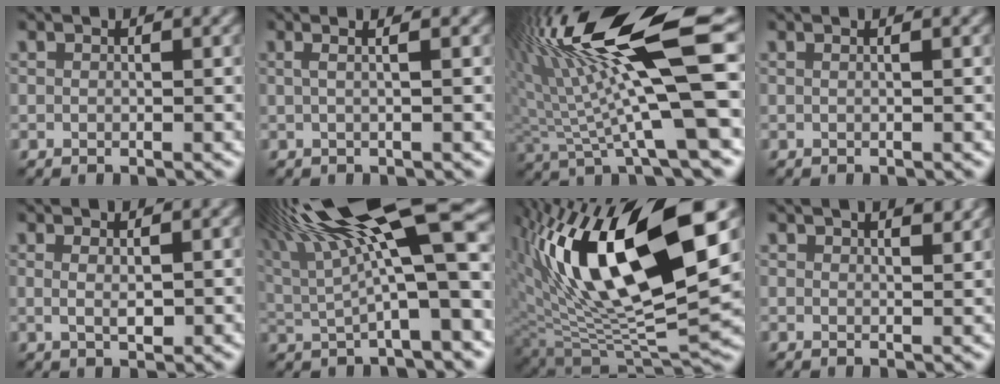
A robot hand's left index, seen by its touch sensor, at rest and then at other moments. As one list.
[{"total": 2.9, "force": [1.0, 1.3, 2.4], "torque": [-0.020, 0.010, -0.017]}, {"total": 14.7, "force": [4.6, 2.7, 13.7], "torque": [-0.256, 0.016, 0.087]}, {"total": 1.1, "force": [0.4, 0.5, 0.9], "torque": [-0.007, -0.001, -0.008]}, {"total": 1.6, "force": [0.4, 0.3, 1.6], "torque": [-0.031, -0.002, 0.008]}, {"total": 15.3, "force": [5.8, 3.3, 13.7], "torque": [-0.233, 0.021, 0.100]}, {"total": 15.8, "force": [5.2, 5.7, 13.8], "torque": [-0.240, 0.003, 0.086]}, {"total": 1.9, "force": [1.6, 0.5, 1.0], "torque": [-0.008, -0.002, 0.024]}]